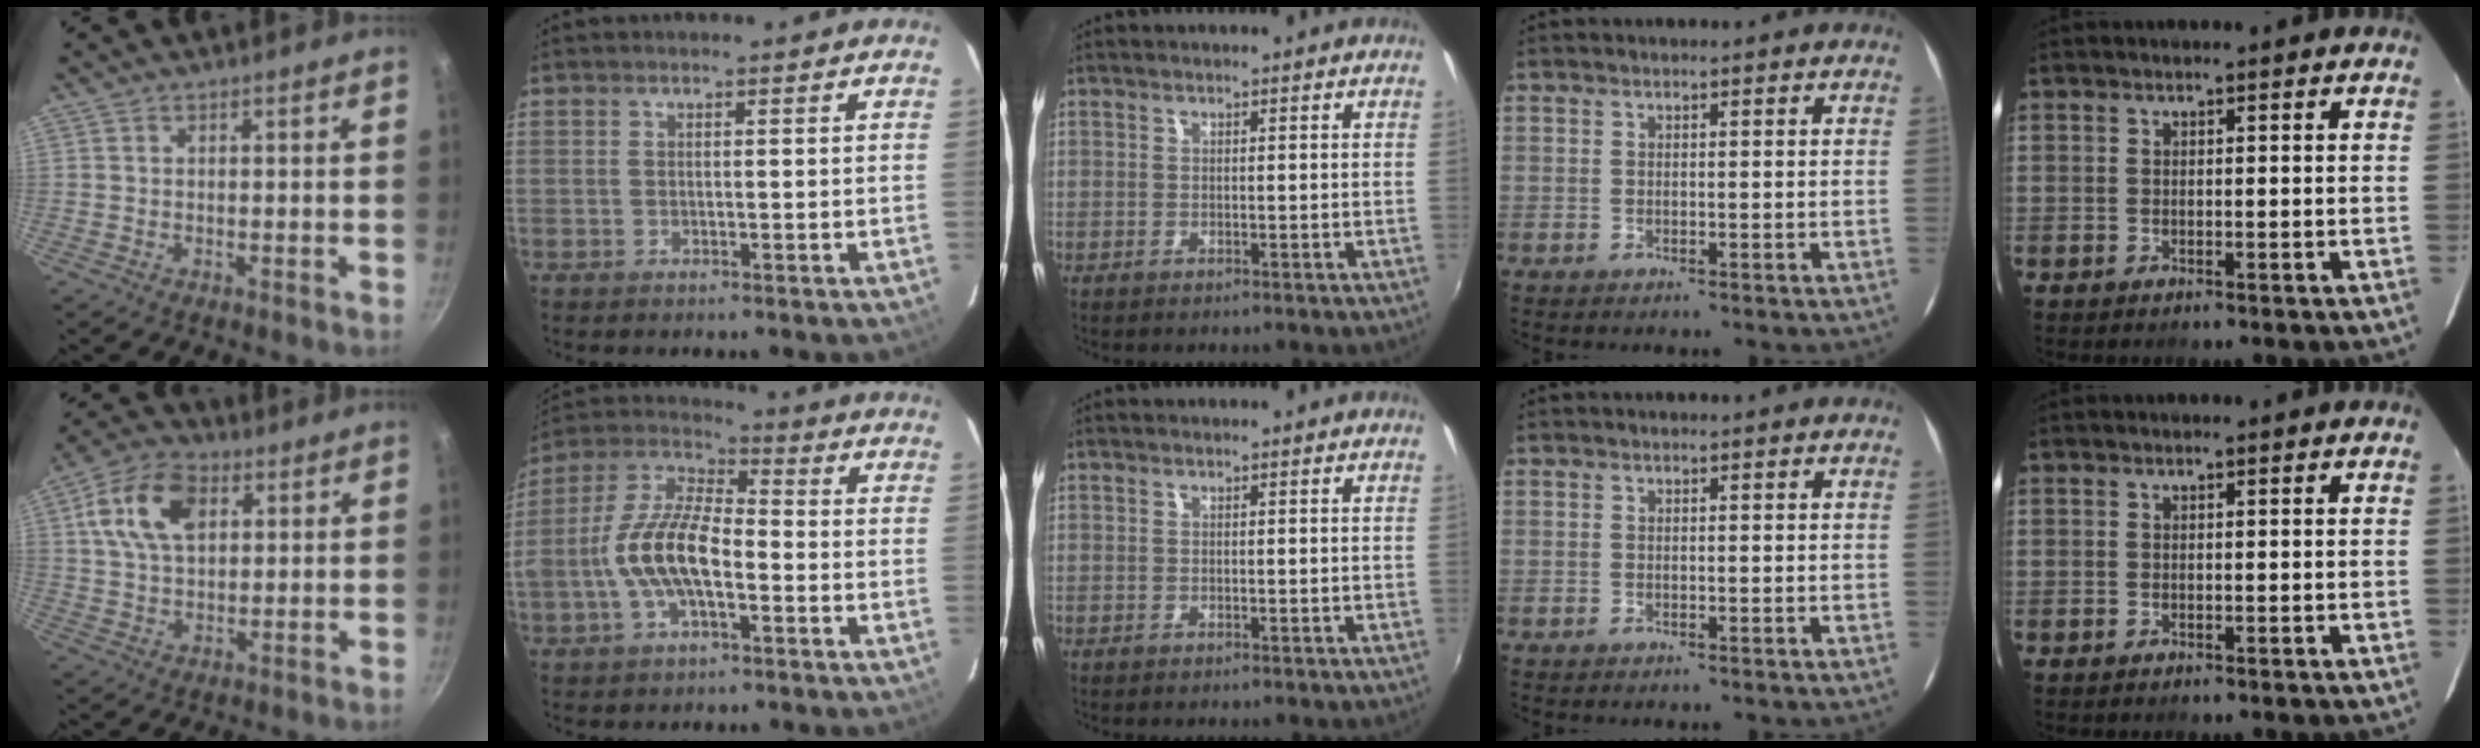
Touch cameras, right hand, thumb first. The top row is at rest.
{"thumb": {"total": 13.0, "force": [4.0, 8.3, 9.2], "torque": [-0.152, 0.007, 0.060]}, "index": {"total": 12.9, "force": [-3.3, 5.9, 11.0], "torque": [-0.229, 0.010, -0.063]}}